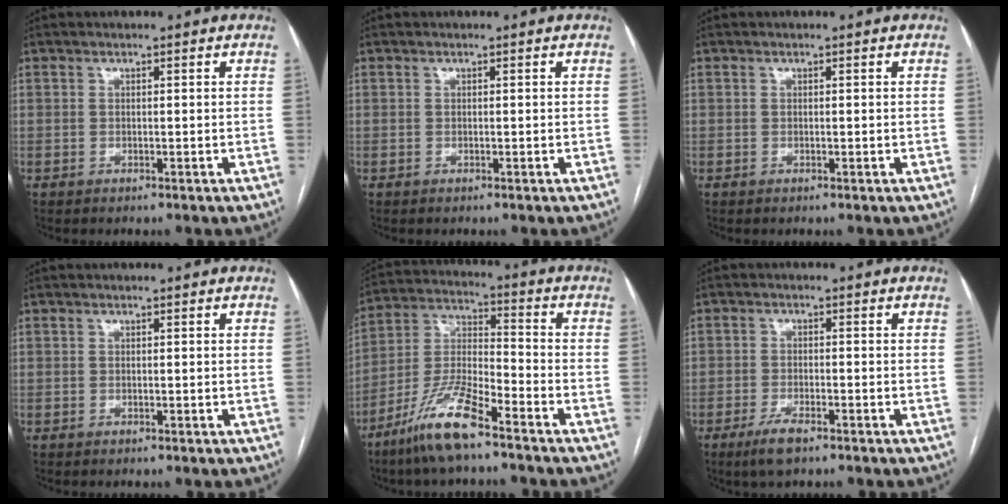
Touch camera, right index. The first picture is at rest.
{"total": 0.0}
{"total": 0.0}
{"total": 0.0}
{"total": 11.7, "force": [-8.2, 1.8, 8.2], "torque": [-0.177, -0.016, -0.161]}
{"total": 4.0, "force": [-2.8, 1.0, 2.7], "torque": [-0.059, -0.004, -0.049]}